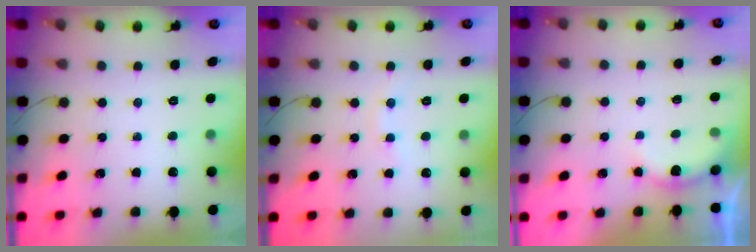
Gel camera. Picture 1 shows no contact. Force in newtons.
{"total": 4.4, "press": 4.2, "slide": 1.4}
{"total": 6.1, "press": 6.0, "slide": 0.9}